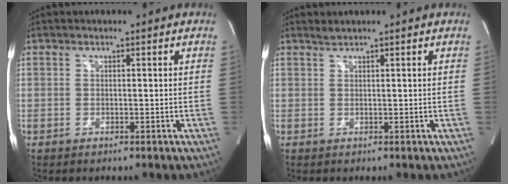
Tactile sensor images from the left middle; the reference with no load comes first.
{"total": 0.7, "force": [0.6, -0.3, 0.0], "torque": [-0.008, 0.001, 0.017]}